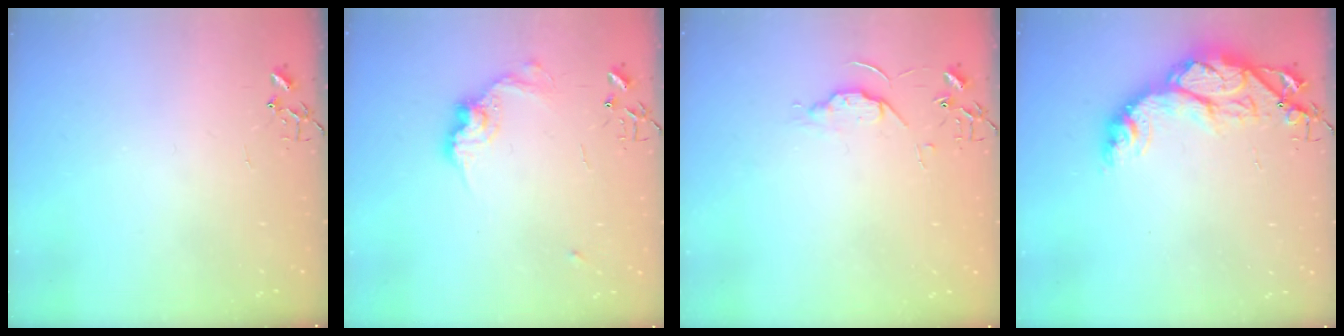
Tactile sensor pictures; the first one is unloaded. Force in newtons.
{"total": 11.8, "press": 11.8, "slide": 0.6}
{"total": 5.7, "press": 5.6, "slide": 0.8}
{"total": 15.3, "press": 15.3, "slide": 1.1}